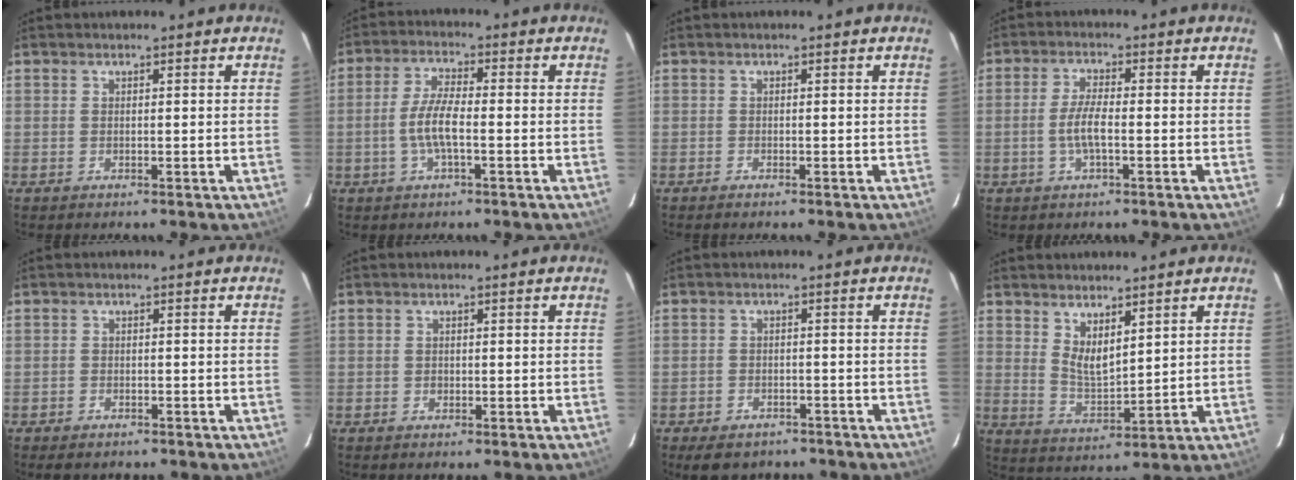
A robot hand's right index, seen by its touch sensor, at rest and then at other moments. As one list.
[{"total": 6.1, "force": [-1.6, 1.5, 5.7], "torque": [-0.118, 0.002, -0.031]}, {"total": 0.6, "force": [-0.5, 0.1, 0.2], "torque": [-0.005, -0.001, -0.012]}, {"total": 4.7, "force": [-1.2, 1.0, 4.4], "torque": [-0.089, -0.001, -0.023]}, {"total": 2.9, "force": [-2.4, 1.4, 0.9], "torque": [-0.027, -0.004, -0.038]}, {"total": 0.8, "force": [-0.2, 0.7, 0.2], "torque": [-0.001, 0.000, -0.004]}, {"total": 7.7, "force": [-5.9, 4.1, 2.6], "torque": [-0.065, 0.003, -0.080]}, {"total": 5.8, "force": [3.8, 2.1, 3.8], "torque": [-0.065, -0.010, 0.074]}]